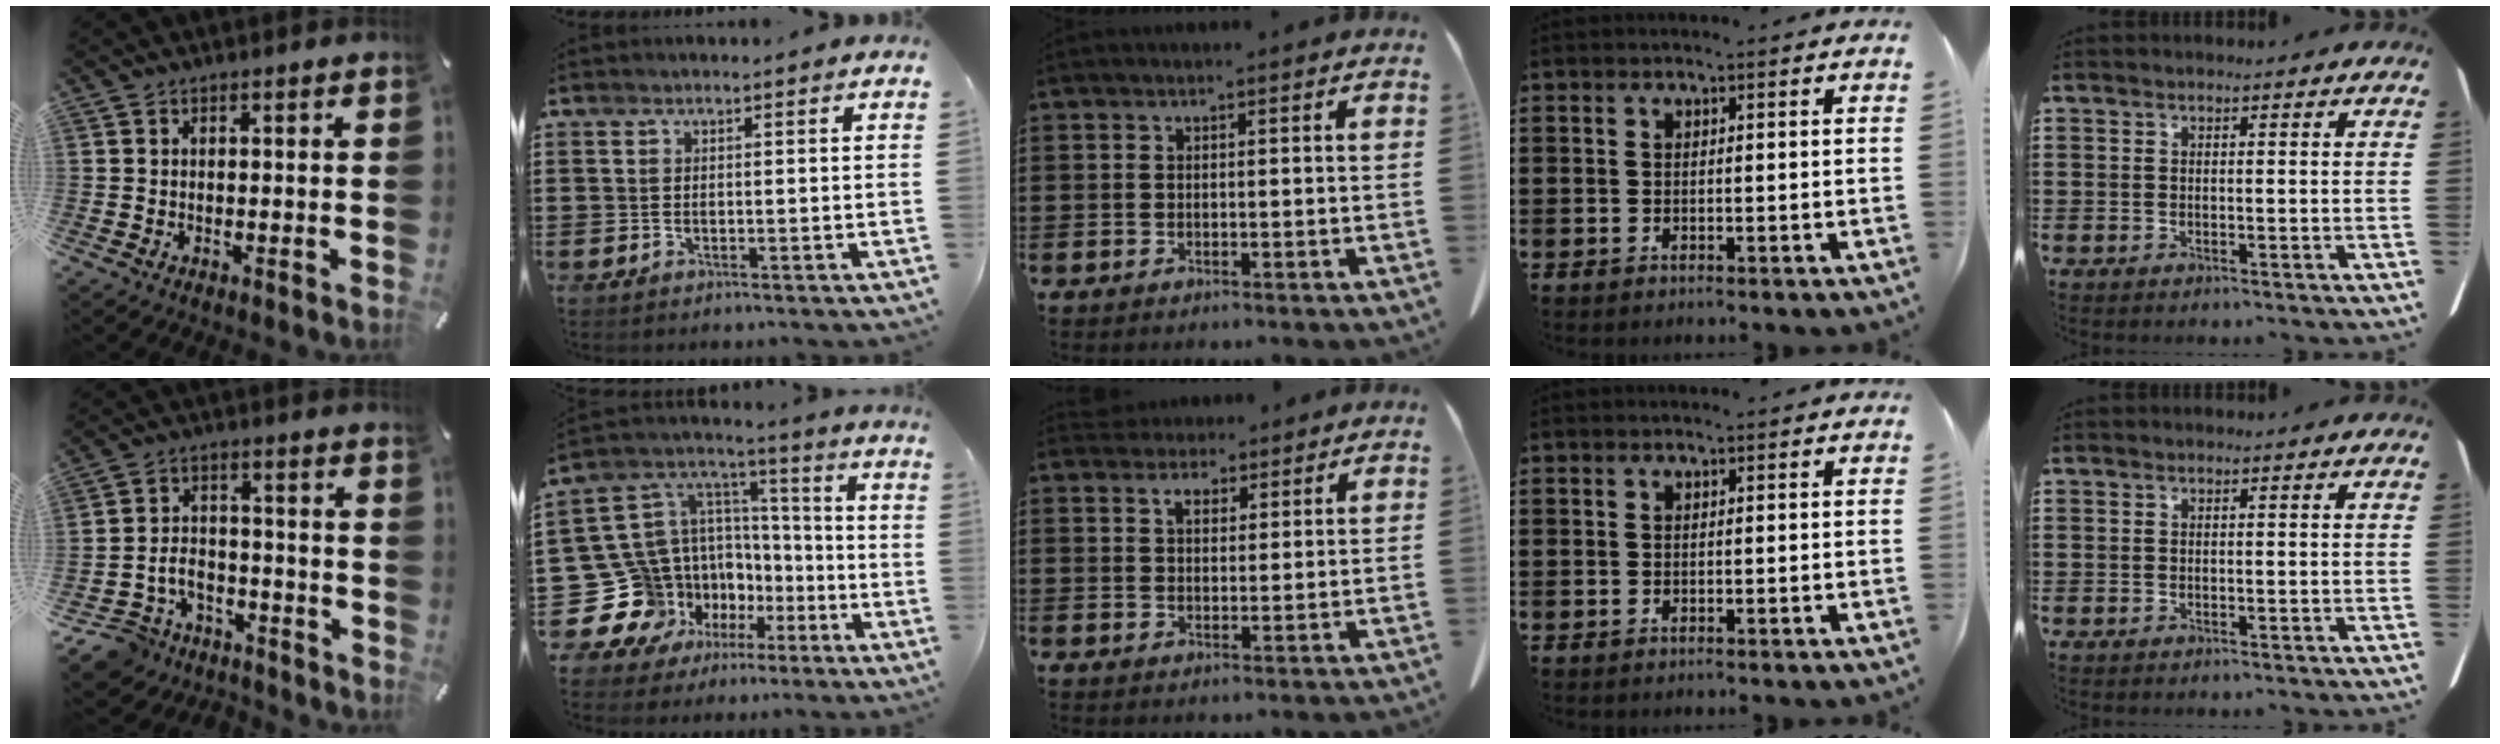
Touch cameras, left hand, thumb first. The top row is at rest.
{"thumb": {"total": 8.0, "force": [-4.9, 6.1, 1.6], "torque": [-0.039, 0.023, -0.091]}, "index": {"total": 14.8, "force": [-5.3, 13.4, 3.4], "torque": [-0.134, -0.029, -0.048]}, "middle": {"total": 3.0, "force": [2.4, 1.6, 1.0], "torque": [-0.020, 0.002, 0.045]}}